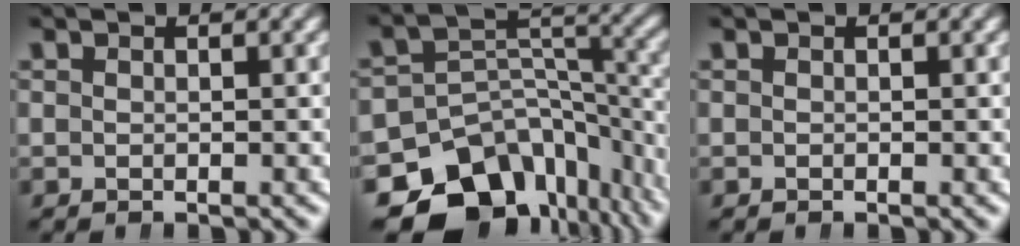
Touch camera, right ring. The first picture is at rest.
{"total": 17.7, "force": [-9.4, 11.7, 9.4], "torque": [-0.146, -0.063, -0.128]}
{"total": 0.0}